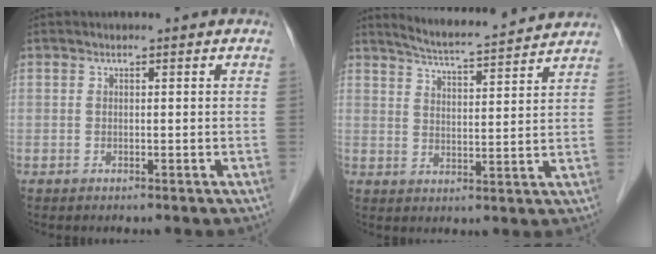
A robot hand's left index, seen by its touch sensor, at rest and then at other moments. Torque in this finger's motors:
{"motor_torque": [0.34, -0.46, 0.05, -0.01]}